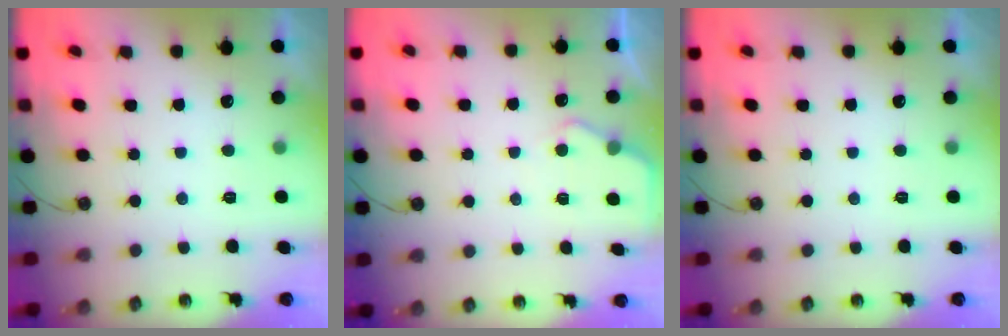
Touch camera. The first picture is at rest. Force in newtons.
{"total": 5.1, "press": 5.0, "slide": 0.5}
{"total": 0.0}